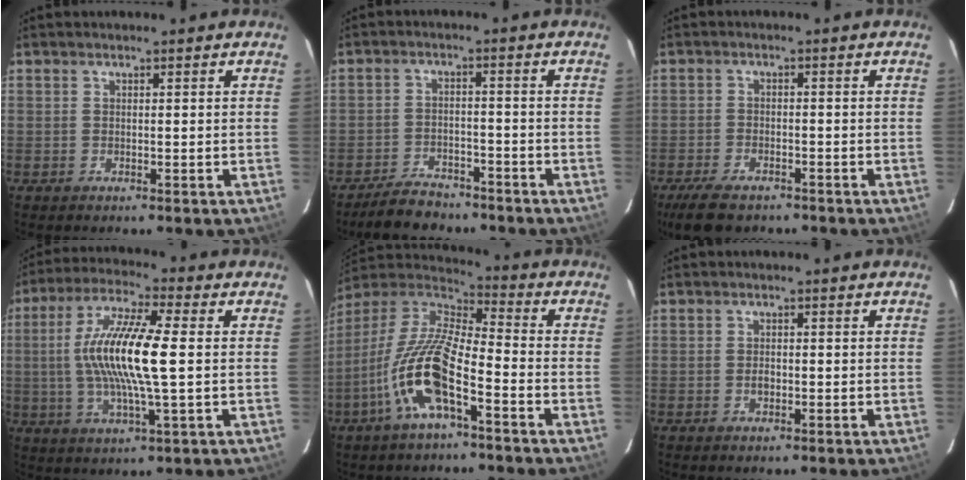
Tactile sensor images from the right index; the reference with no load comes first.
{"total": 7.3, "force": [-6.2, 3.3, 2.2], "torque": [-0.067, 0.010, -0.096]}
{"total": 7.8, "force": [-6.0, 3.3, 3.8], "torque": [-0.103, -0.013, -0.106]}
{"total": 15.2, "force": [0.4, 2.1, 15.0], "torque": [-0.290, 0.005, 0.002]}
{"total": 16.1, "force": [-7.3, 4.4, 13.6], "torque": [-0.275, -0.014, -0.147]}
{"total": 1.5, "force": [-0.4, 1.1, 1.0], "torque": [-0.019, 0.003, -0.008]}